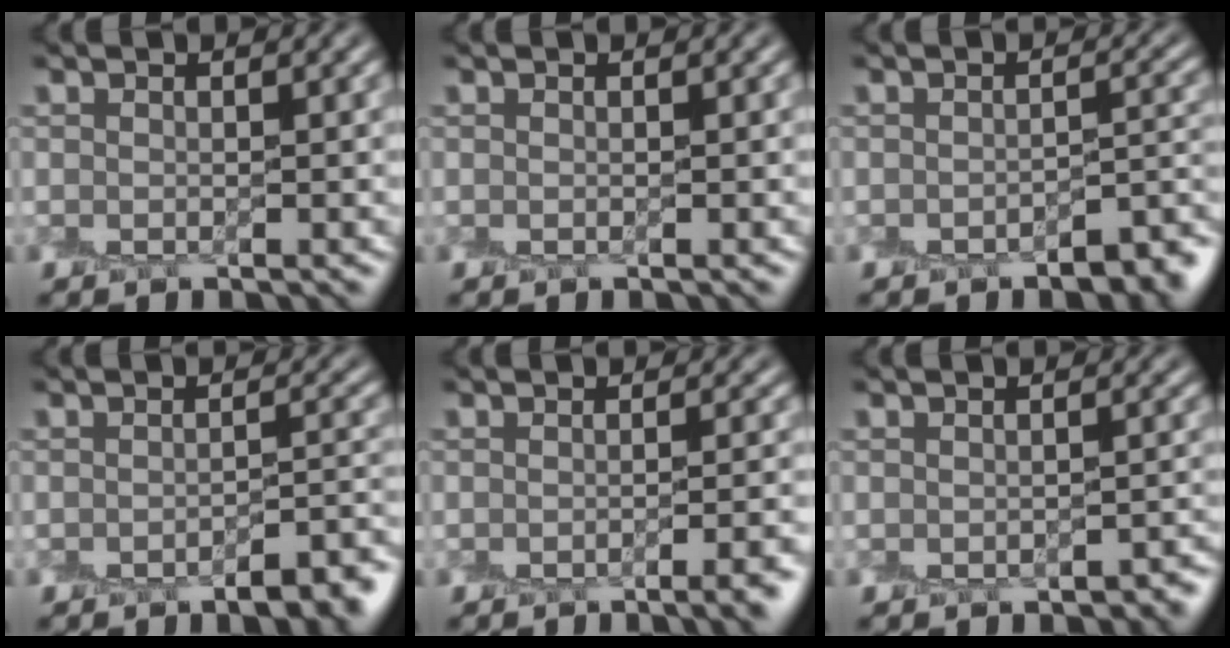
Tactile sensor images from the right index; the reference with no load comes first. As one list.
[{"total": 0.0}, {"total": 3.5, "force": [-3.0, 0.9, 1.7], "torque": [-0.021, -0.001, -0.039]}, {"total": 4.1, "force": [-3.1, 0.9, 2.5], "torque": [-0.031, 0.000, -0.044]}, {"total": 4.2, "force": [-2.6, 1.1, 3.1], "torque": [-0.025, -0.008, -0.030]}, {"total": 2.5, "force": [-1.9, 1.1, 1.1], "torque": [-0.011, -0.002, -0.023]}]